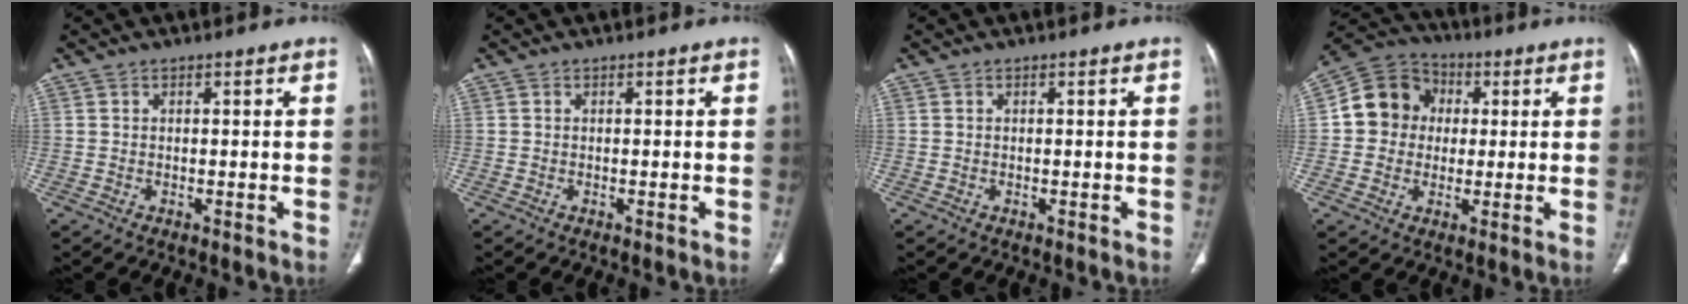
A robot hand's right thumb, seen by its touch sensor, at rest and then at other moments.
{"total": 0.0}
{"total": 0.0}
{"total": 11.0, "force": [1.1, 10.0, 4.4], "torque": [-0.051, 0.020, 0.007]}